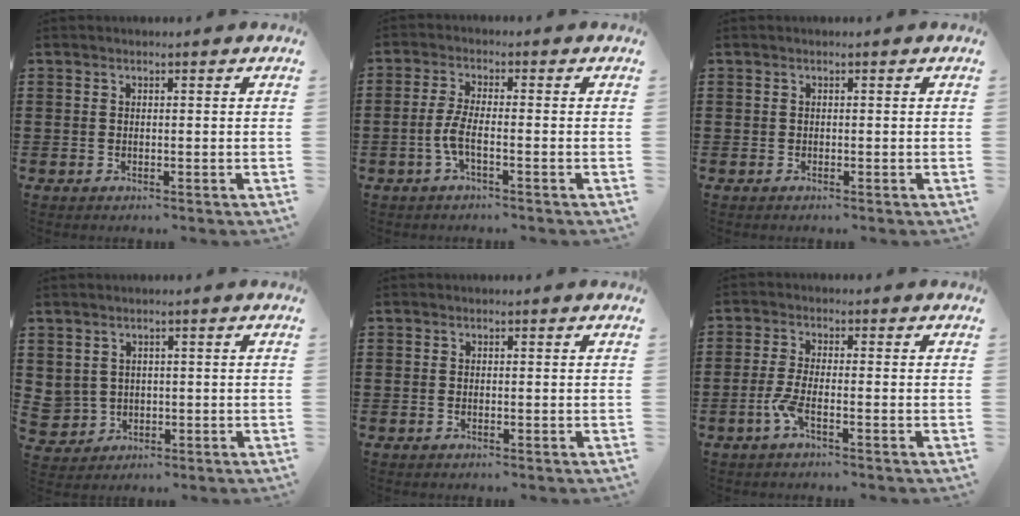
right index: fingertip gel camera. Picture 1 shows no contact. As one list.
[{"total": 4.0, "force": [-1.6, 0.8, 3.6], "torque": [-0.092, -0.008, -0.037]}, {"total": 0.0}, {"total": 2.7, "force": [0.9, 2.6, 0.3], "torque": [-0.025, 0.007, 0.015]}, {"total": 0.0}, {"total": 3.7, "force": [-2.0, 0.4, 3.1], "torque": [-0.081, -0.011, -0.044]}]